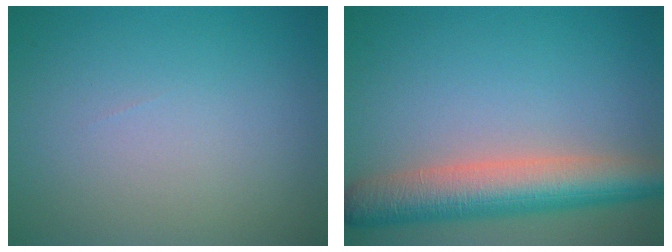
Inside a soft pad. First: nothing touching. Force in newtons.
{"total": 7.5, "press": 7.5, "slide": 0.4}